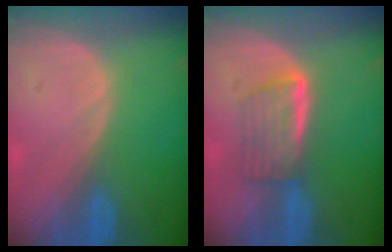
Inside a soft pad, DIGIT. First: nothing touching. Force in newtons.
{"total": 5.8, "press": 5.1, "slide": 2.9}